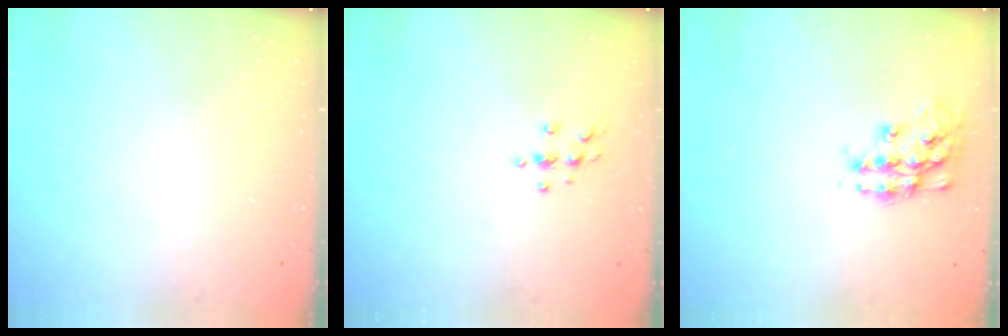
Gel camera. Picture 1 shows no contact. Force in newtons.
{"total": 3.7, "press": 3.7, "slide": 0.4}
{"total": 13.7, "press": 13.7, "slide": 0.6}